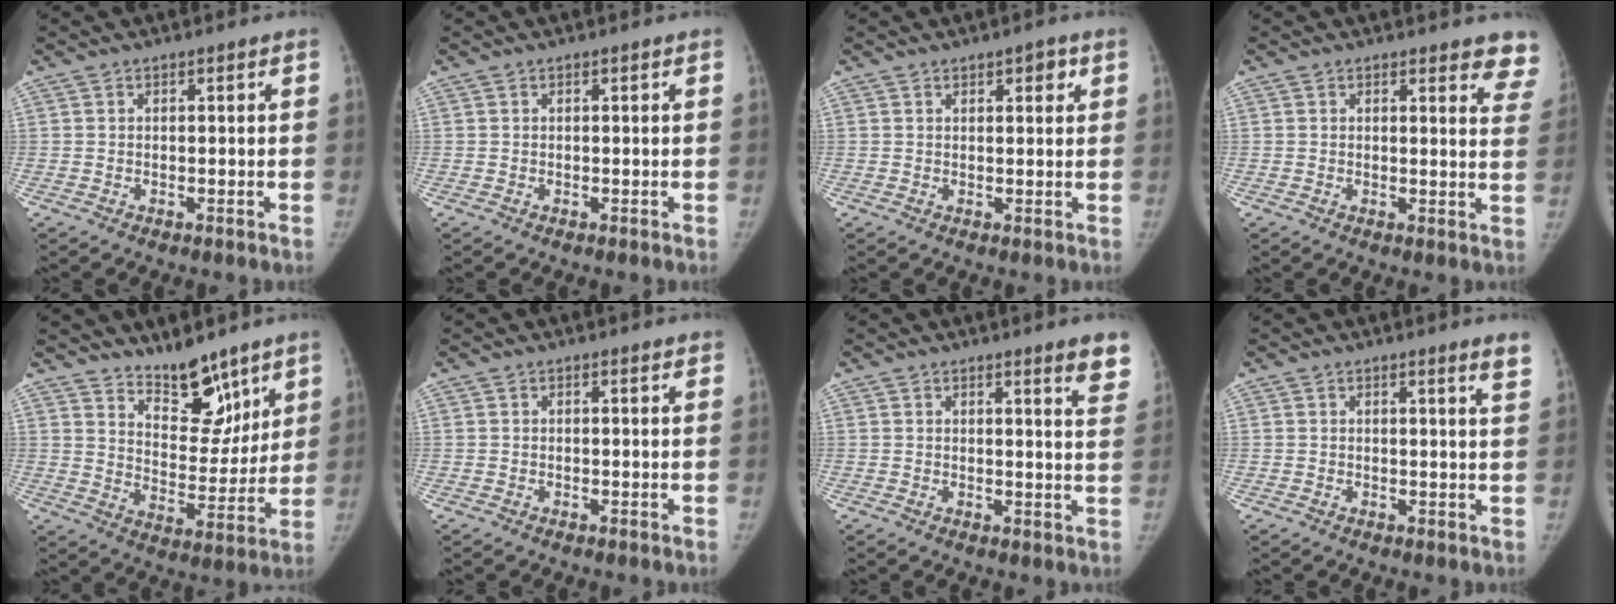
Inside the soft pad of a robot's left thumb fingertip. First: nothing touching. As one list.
[{"total": 0.0}, {"total": 2.9, "force": [1.6, 1.3, 2.1], "torque": [-0.014, -0.004, 0.020]}, {"total": 7.7, "force": [6.7, 2.3, 2.9], "torque": [0.008, -0.034, 0.049]}, {"total": 12.9, "force": [9.8, 5.7, 6.1], "torque": [-0.042, -0.078, 0.167]}, {"total": 0.6, "force": [0.5, 0.2, 0.3], "torque": [-0.005, -0.002, 0.004]}, {"total": 6.7, "force": [4.9, 0.8, 4.4], "torque": [-0.036, -0.026, 0.046]}, {"total": 3.1, "force": [2.4, -0.1, 1.9], "torque": [-0.024, -0.016, 0.022]}]